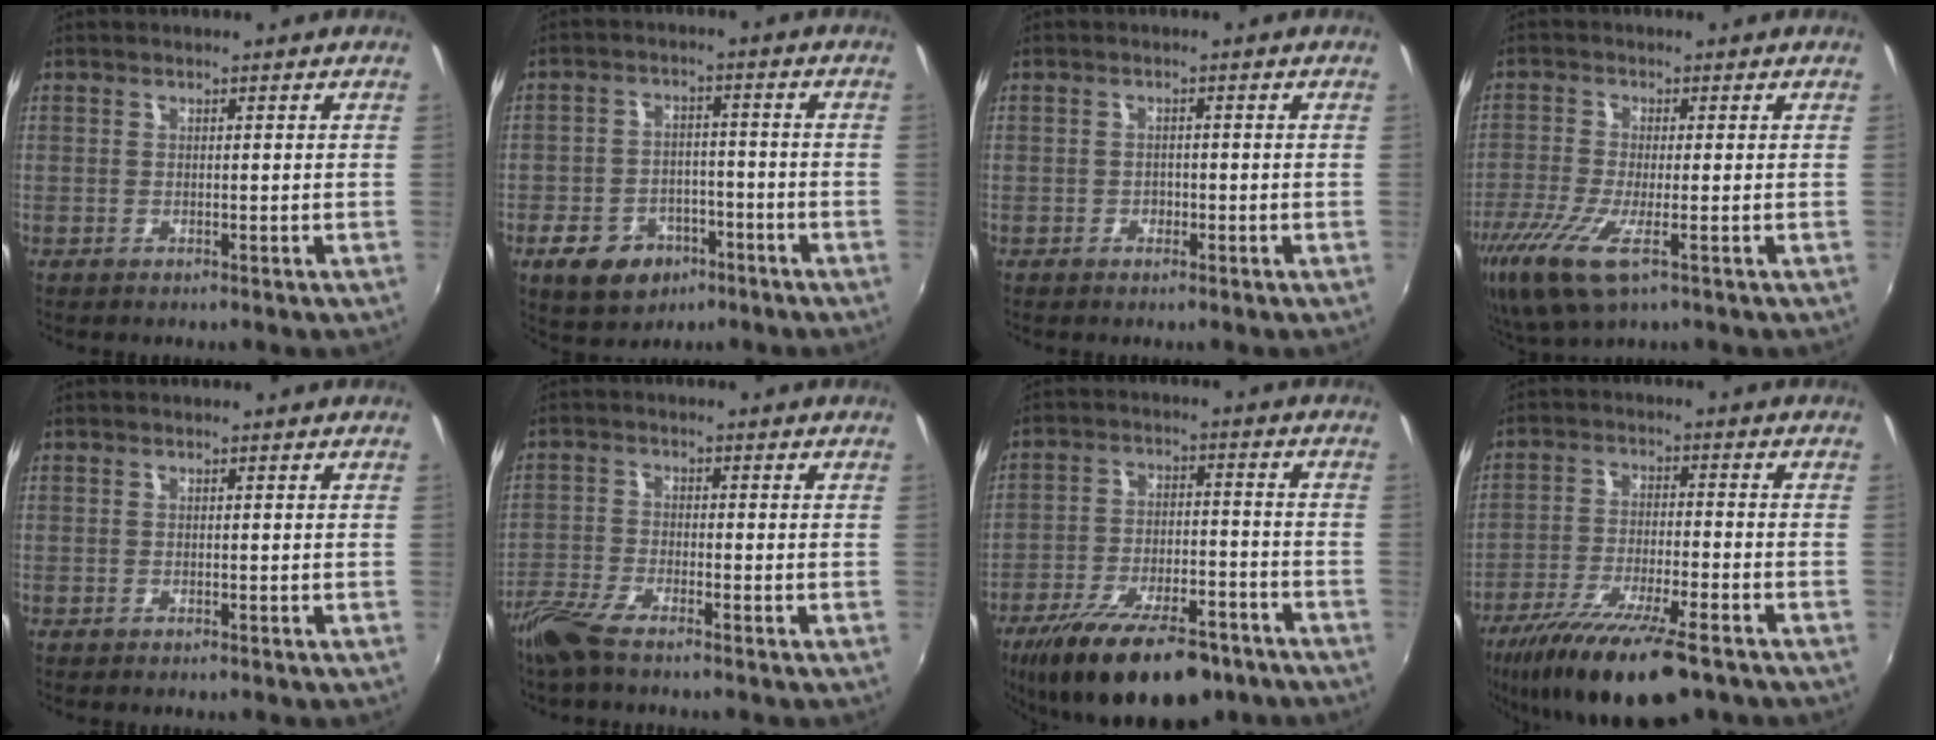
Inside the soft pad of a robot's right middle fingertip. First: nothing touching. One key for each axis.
{"total": 10.2, "fx": -5.5, "fy": 7.1, "fz": 4.6, "tx": -0.117, "ty": 0.014, "tz": -0.075}
{"total": 1.3, "fx": -0.8, "fy": 1.1, "fz": 0.2, "tx": -0.005, "ty": -0.002, "tz": -0.011}
{"total": 9.0, "fx": -4.7, "fy": 2.2, "fz": 7.4, "tx": -0.170, "ty": -0.035, "tz": -0.090}
{"total": 0.0}
{"total": 6.6, "fx": -5.3, "fy": 1.2, "fz": 3.7, "tx": -0.097, "ty": -0.017, "tz": -0.110}
{"total": 20.2, "fx": -14.6, "fy": 7.5, "fz": 11.8, "tx": -0.222, "ty": -0.029, "tz": -0.218}
{"total": 16.7, "fx": -12.0, "fy": 3.7, "fz": 11.0, "tx": -0.218, "ty": -0.047, "tz": -0.203}